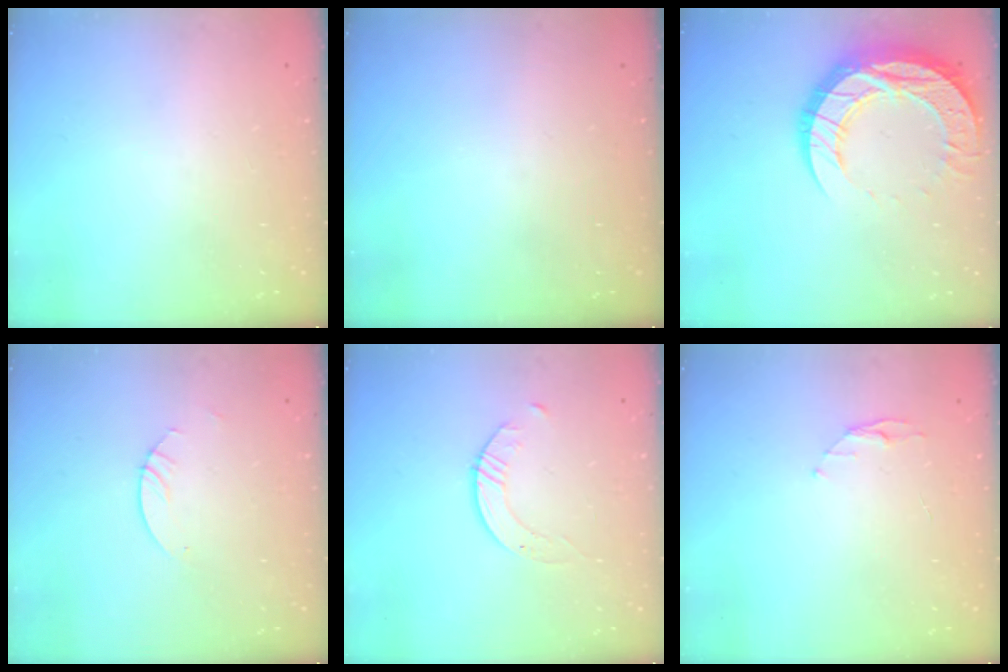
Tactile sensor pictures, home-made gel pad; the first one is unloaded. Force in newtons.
{"total": 0.0}
{"total": 18.4, "press": 18.4, "slide": 1.6}
{"total": 2.4, "press": 2.4, "slide": 0.2}
{"total": 1.7, "press": 1.7, "slide": 0.2}
{"total": 4.4, "press": 4.4, "slide": 0.5}